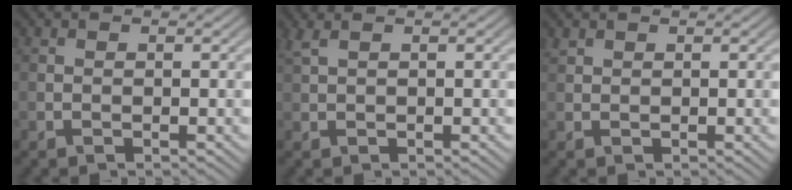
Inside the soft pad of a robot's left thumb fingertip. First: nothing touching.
{"total": 1.6, "force": [1.2, 0.2, 1.0], "torque": [-0.031, 0.010, 0.027]}
{"total": 0.9, "force": [0.8, 0.3, 0.2], "torque": [-0.009, 0.002, 0.022]}